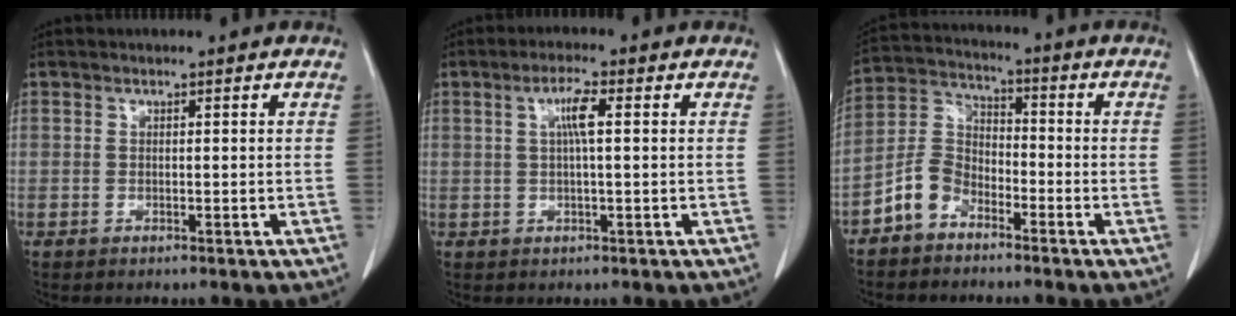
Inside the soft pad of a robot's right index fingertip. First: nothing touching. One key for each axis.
{"total": 3.7, "fx": 0.9, "fy": 0.4, "fz": 3.6, "tx": -0.068, "ty": 0.007, "tz": 0.015}
{"total": 6.6, "fx": -4.2, "fy": 4.4, "fz": 2.6, "tx": -0.059, "ty": 0.016, "tz": -0.088}